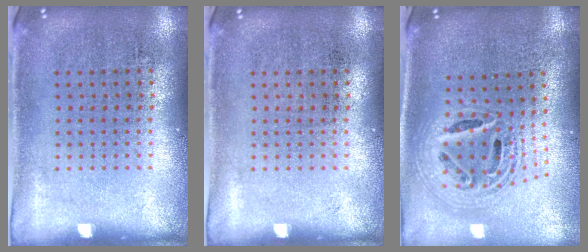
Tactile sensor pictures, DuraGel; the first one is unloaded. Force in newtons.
{"total": 0.0}
{"total": 2.3, "press": 1.8, "slide": 1.4}